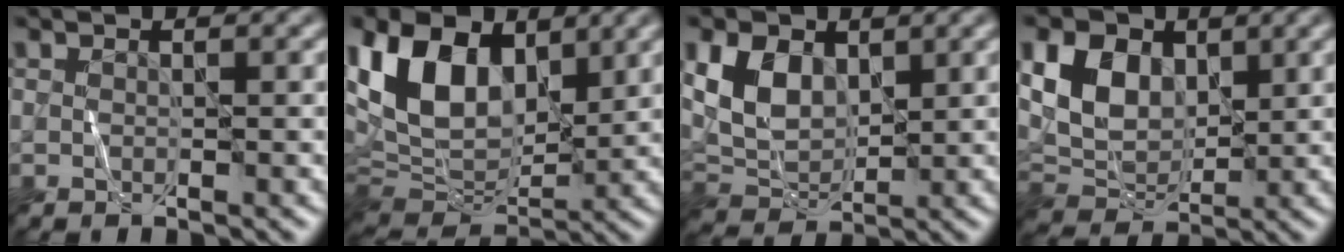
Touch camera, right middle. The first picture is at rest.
{"total": 11.8, "force": [4.0, 7.5, 8.1], "torque": [-0.178, 0.012, 0.066]}
{"total": 5.0, "force": [1.7, 3.4, 3.3], "torque": [-0.074, -0.002, 0.034]}
{"total": 6.2, "force": [1.9, 4.4, 3.9], "torque": [-0.082, -0.002, 0.035]}